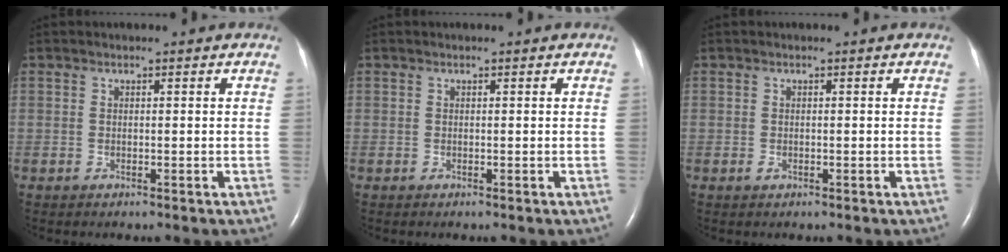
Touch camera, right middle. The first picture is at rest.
{"total": 0.0}
{"total": 0.5, "force": [-0.2, 0.3, 0.4], "torque": [-0.009, -0.001, -0.003]}